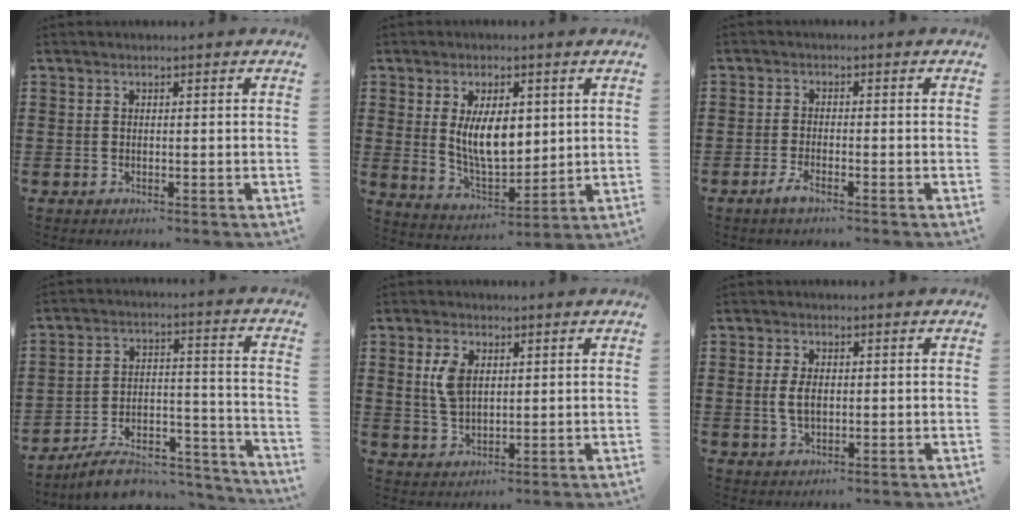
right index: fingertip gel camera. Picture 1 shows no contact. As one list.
[{"total": 9.1, "force": [1.8, 4.6, 7.7], "torque": [-0.144, 0.003, 0.028]}, {"total": 2.3, "force": [-1.5, 0.5, 1.7], "torque": [-0.042, -0.005, -0.032]}, {"total": 9.5, "force": [-8.2, 2.9, 3.7], "torque": [-0.055, 0.035, -0.152]}, {"total": 5.0, "force": [1.3, 3.0, 3.8], "torque": [-0.093, 0.008, 0.020]}, {"total": 3.5, "force": [0.1, 1.9, 3.0], "torque": [-0.066, 0.003, -0.001]}]